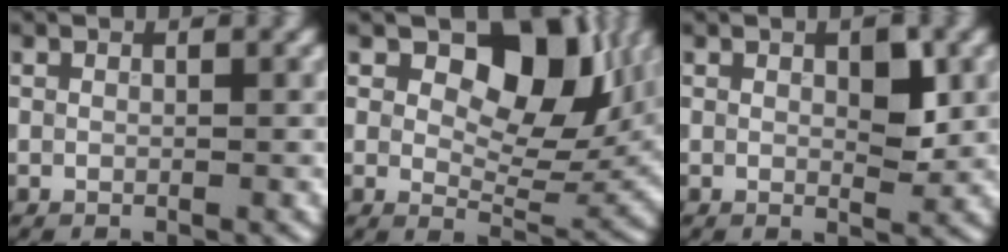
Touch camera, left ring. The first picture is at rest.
{"total": 9.8, "force": [3.8, 5.6, 7.0], "torque": [-0.096, -0.009, 0.056]}
{"total": 2.3, "force": [0.6, 1.0, 2.0], "torque": [-0.025, -0.004, 0.011]}